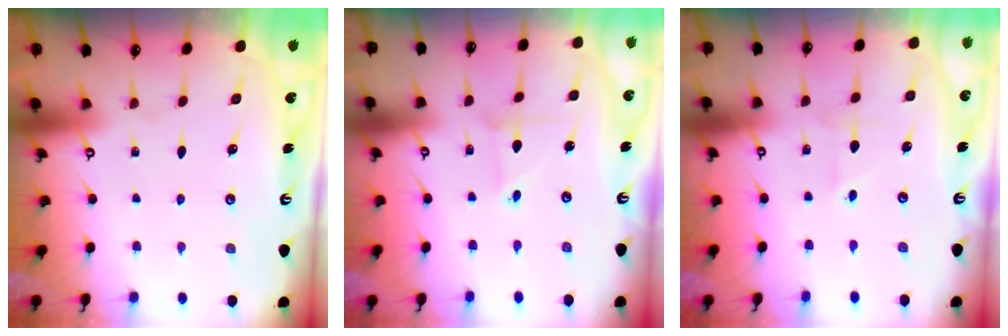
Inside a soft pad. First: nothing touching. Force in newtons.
{"total": 2.4, "press": 2.4, "slide": 0.2}
{"total": 1.9, "press": 1.9, "slide": 0.2}